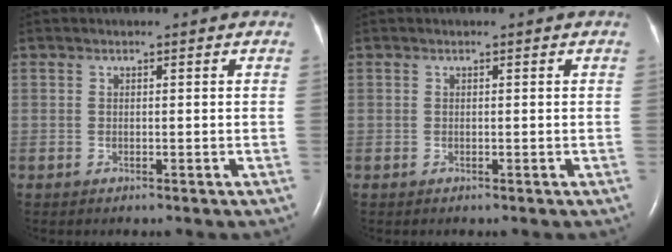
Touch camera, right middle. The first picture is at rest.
{"total": 0.0}